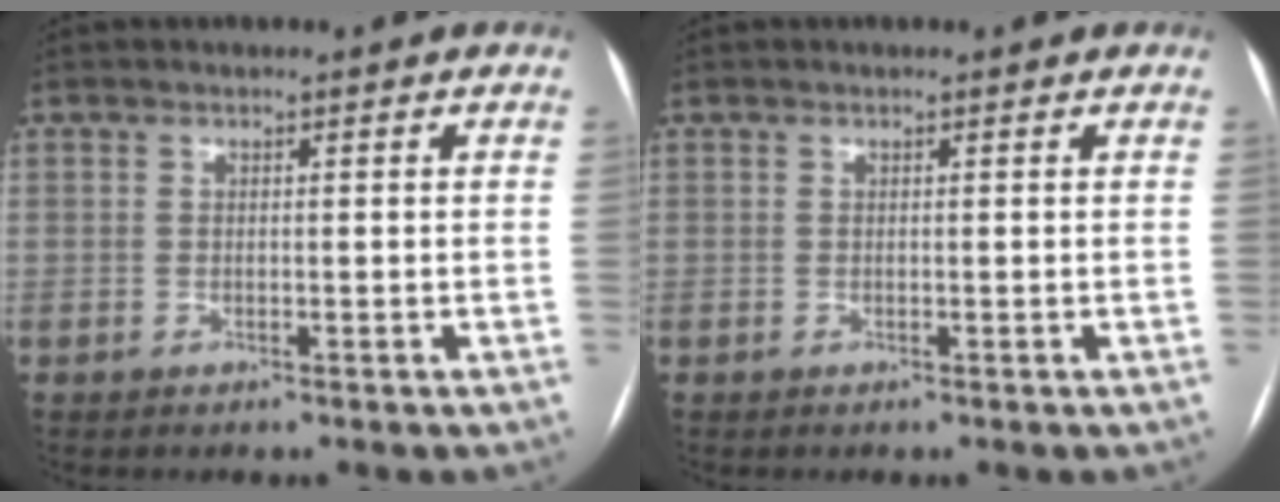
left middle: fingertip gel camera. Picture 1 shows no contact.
{"total": 0.0}